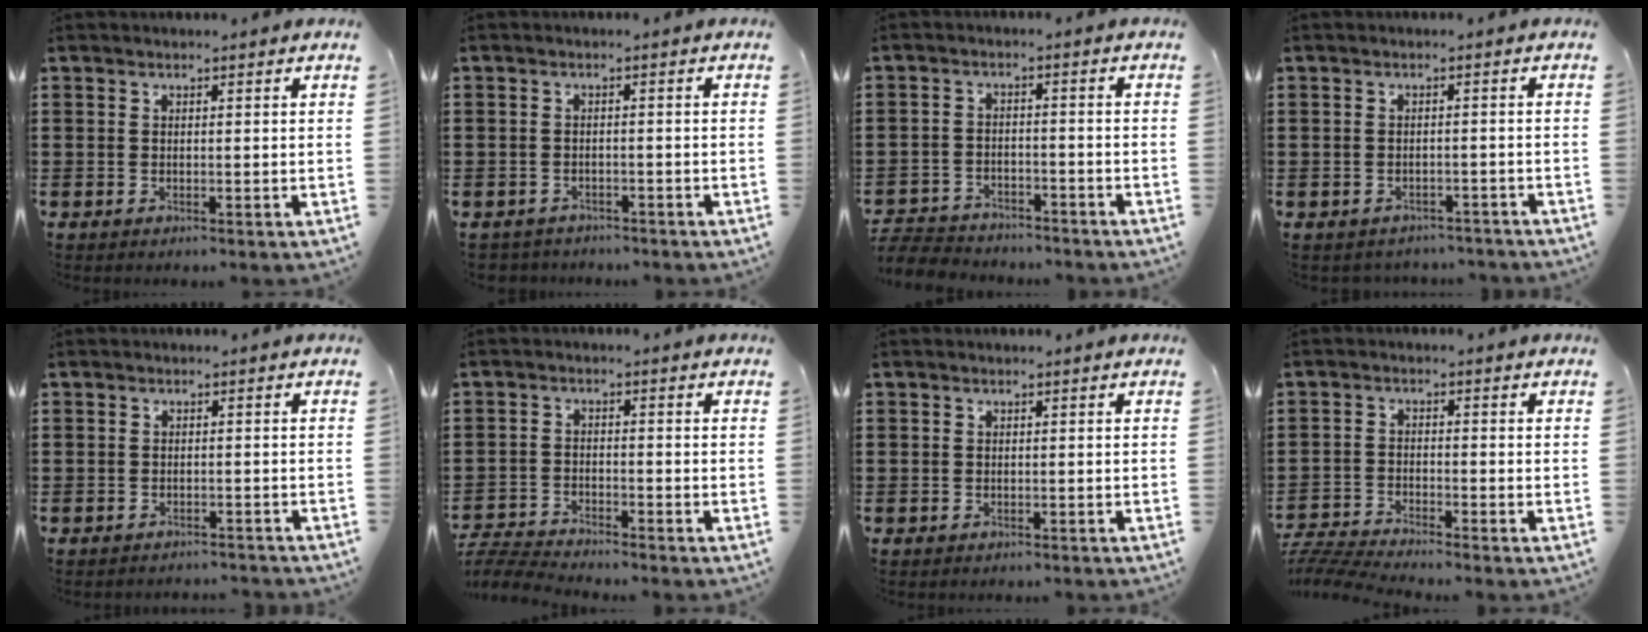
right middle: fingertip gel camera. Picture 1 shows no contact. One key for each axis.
{"total": 1.6, "fx": -1.6, "fy": 0.3, "fz": -0.1, "tx": -0.006, "ty": -0.002, "tz": -0.035}
{"total": 4.3, "fx": -4.3, "fy": 0.7, "fz": 0.3, "tx": -0.014, "ty": 0.002, "tz": -0.091}
{"total": 1.6, "fx": -1.5, "fy": 0.3, "fz": -0.1, "tx": -0.006, "ty": -0.001, "tz": -0.034}
{"total": 1.9, "fx": -1.9, "fy": 0.3, "fz": -0.3, "tx": 0.000, "ty": 0.002, "tz": -0.044}
{"total": 4.5, "fx": -4.5, "fy": 0.2, "fz": 0.8, "tx": -0.035, "ty": -0.006, "tz": -0.096}
{"total": 0.8, "fx": -0.7, "fy": 0.5, "fz": 0.0, "tx": -0.001, "ty": 0.002, "tz": -0.014}
{"total": 4.5, "fx": -4.3, "fy": -0.1, "fz": 1.2, "tx": -0.051, "ty": -0.018, "tz": -0.095}